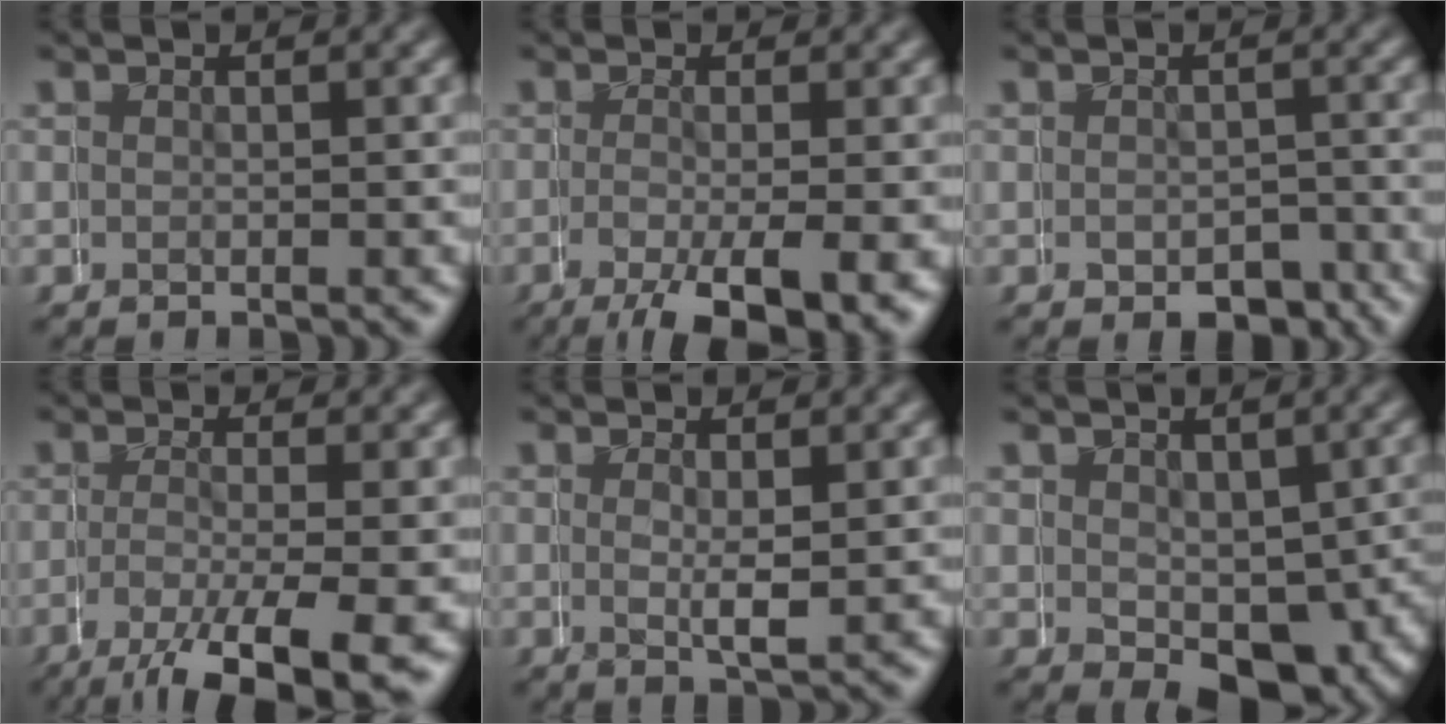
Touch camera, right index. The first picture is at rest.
{"total": 4.3, "force": [-2.3, 1.1, 3.4], "torque": [-0.054, -0.019, -0.027]}
{"total": 3.3, "force": [-2.4, 2.1, 1.0], "torque": [-0.010, -0.003, -0.040]}
{"total": 4.0, "force": [-2.3, 0.6, 3.3], "torque": [-0.068, -0.021, -0.029]}
{"total": 1.3, "force": [1.0, -0.1, 0.8], "torque": [-0.005, -0.002, 0.020]}
{"total": 5.4, "force": [-0.8, 3.6, 4.0], "torque": [-0.045, -0.021, 0.001]}